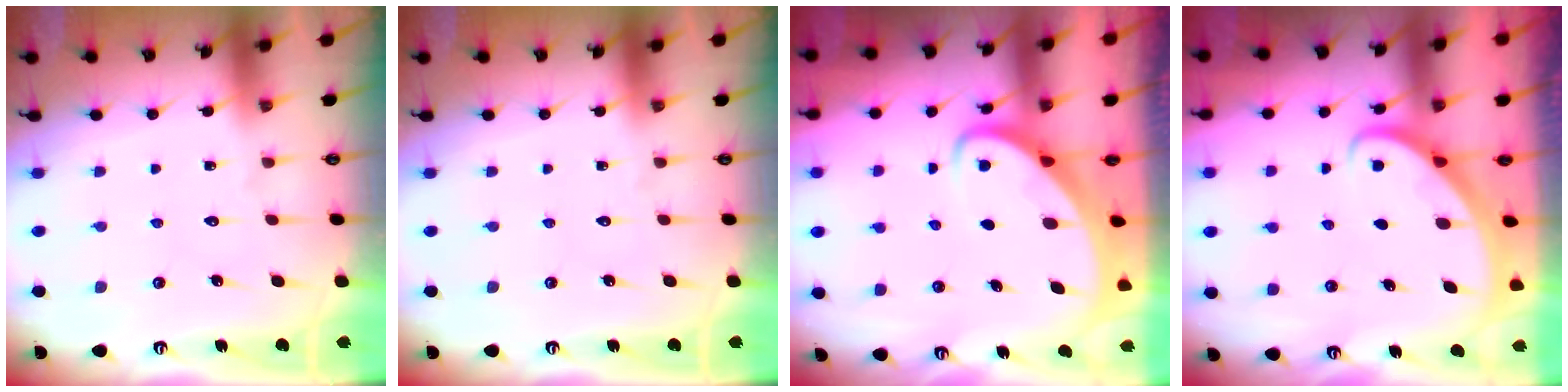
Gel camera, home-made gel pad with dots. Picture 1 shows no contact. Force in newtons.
{"total": 0.0}
{"total": 3.5, "press": 3.4, "slide": 0.4}
{"total": 2.7, "press": 2.7, "slide": 0.1}